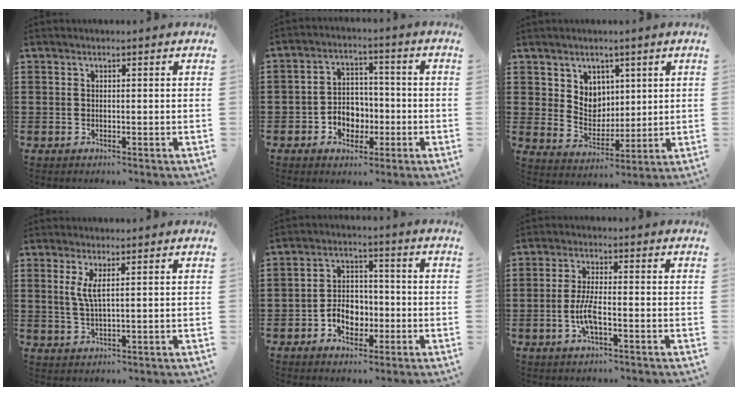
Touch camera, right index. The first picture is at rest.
{"total": 4.9, "force": [-1.7, 4.2, 1.8], "torque": [-0.026, 0.004, -0.036]}
{"total": 5.6, "force": [2.9, 4.6, 0.8], "torque": [-0.037, -0.004, 0.055]}
{"total": 3.4, "force": [1.1, 0.5, 3.2], "torque": [-0.067, -0.001, 0.018]}
{"total": 5.5, "force": [-2.0, 4.3, 2.8], "torque": [-0.041, 0.004, -0.040]}
{"total": 4.9, "force": [-1.5, 1.4, 4.5], "torque": [-0.104, -0.004, -0.036]}